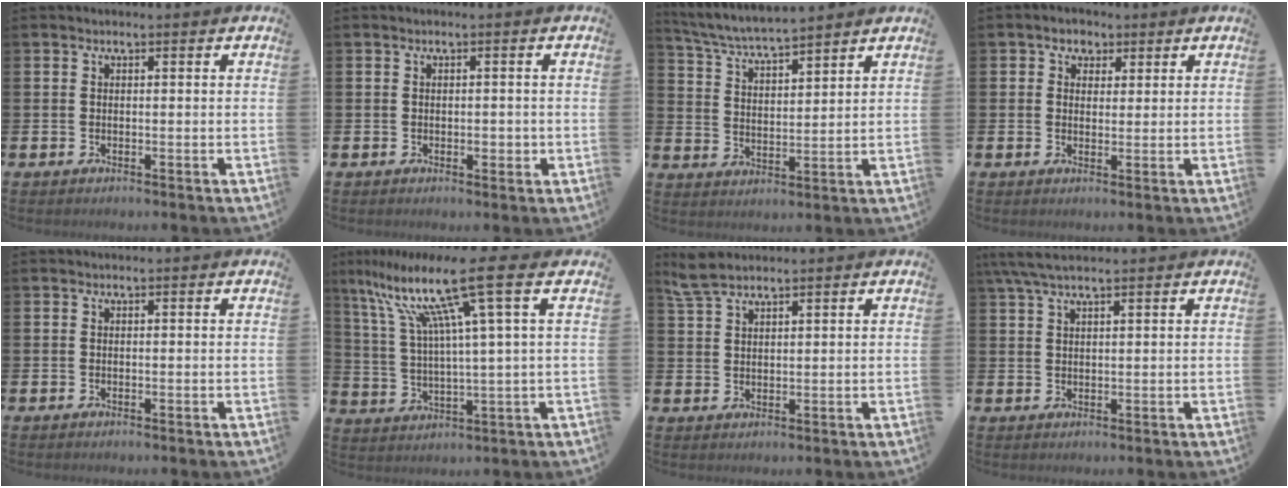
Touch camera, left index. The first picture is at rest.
{"total": 1.3, "force": [-0.3, 0.7, 1.1], "torque": [-0.011, 0.000, -0.008]}
{"total": 5.7, "force": [5.6, 0.2, 1.1], "torque": [-0.050, -0.033, 0.099]}
{"total": 3.0, "force": [2.0, 2.2, 0.2], "torque": [-0.006, 0.004, 0.032]}
{"total": 0.0}
{"total": 15.2, "force": [7.8, 1.1, 13.0], "torque": [-0.284, -0.031, 0.112]}
{"total": 4.4, "force": [3.8, 1.4, 1.7], "torque": [-0.044, -0.004, 0.070]}
{"total": 4.7, "force": [3.7, 0.8, 2.7], "torque": [-0.068, -0.004, 0.070]}